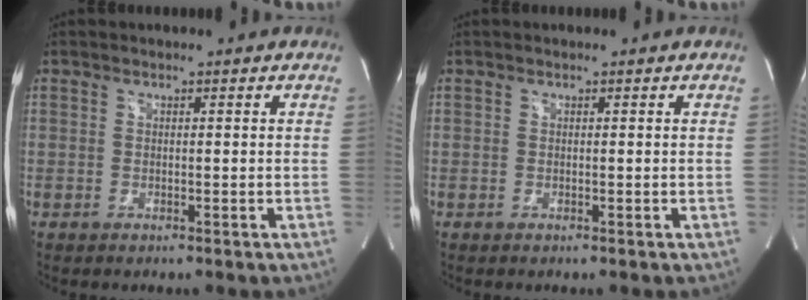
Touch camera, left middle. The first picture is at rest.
{"total": 0.0}